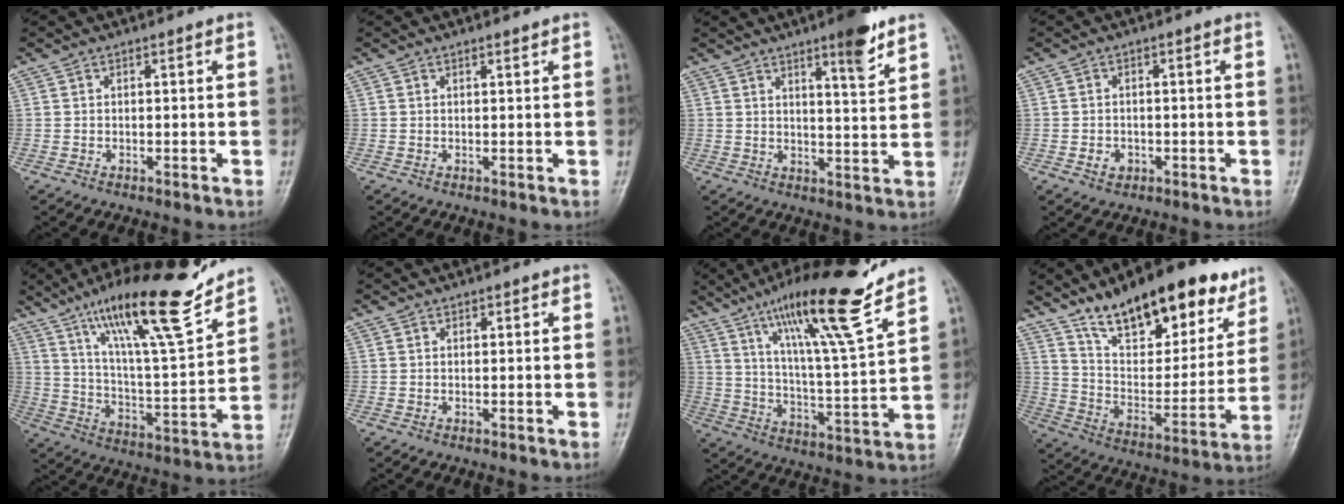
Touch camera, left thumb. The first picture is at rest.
{"total": 0.5, "force": [0.5, 0.0, 0.2], "torque": [-0.006, -0.005, 0.009]}
{"total": 7.3, "force": [4.9, 1.1, 5.3], "torque": [-0.071, -0.033, 0.072]}
{"total": 2.3, "force": [-0.9, 1.9, 1.0], "torque": [-0.009, 0.004, -0.010]}
{"total": 22.0, "force": [15.8, 3.7, 14.9], "torque": [-0.217, -0.074, 0.269]}
{"total": 0.6, "force": [0.3, 0.4, 0.3], "torque": [0.000, 0.000, 0.003]}
{"total": 19.9, "force": [13.8, 1.8, 14.2], "torque": [-0.217, -0.069, 0.231]}
{"total": 24.1, "force": [16.5, 10.0, 14.5], "torque": [-0.176, -0.065, 0.268]}